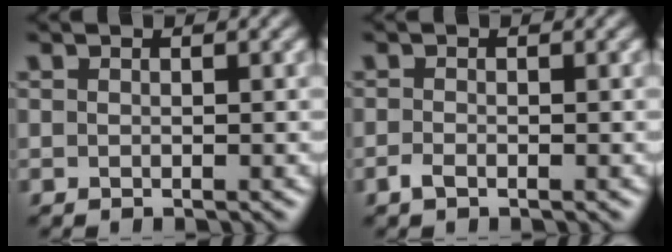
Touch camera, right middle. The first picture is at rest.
{"total": 0.9, "force": [-0.6, 0.3, 0.6], "torque": [-0.017, 0.000, -0.012]}